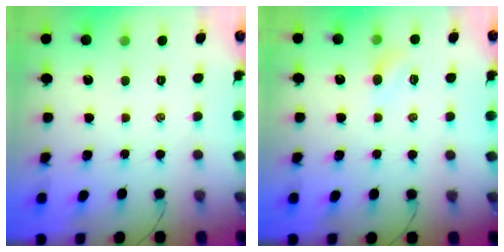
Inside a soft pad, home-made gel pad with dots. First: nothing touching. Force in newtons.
{"total": 3.6, "press": 3.4, "slide": 1.1}